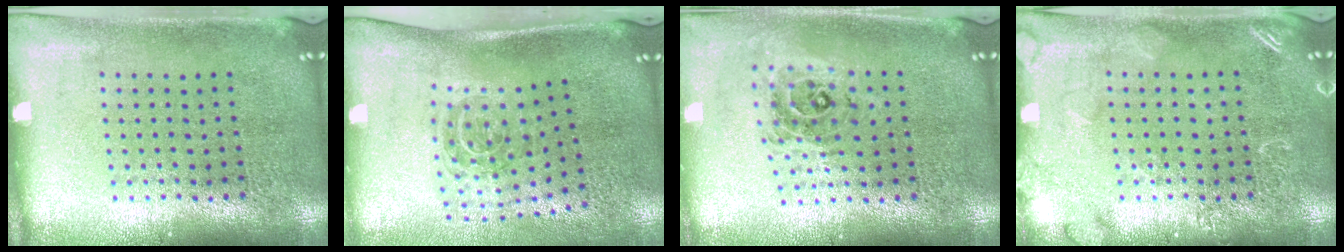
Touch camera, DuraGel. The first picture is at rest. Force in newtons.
{"total": 1.9, "press": 1.2, "slide": 1.5}
{"total": 0.8, "press": 0.8, "slide": 0.2}
{"total": 2.0, "press": 2.0, "slide": 0.2}